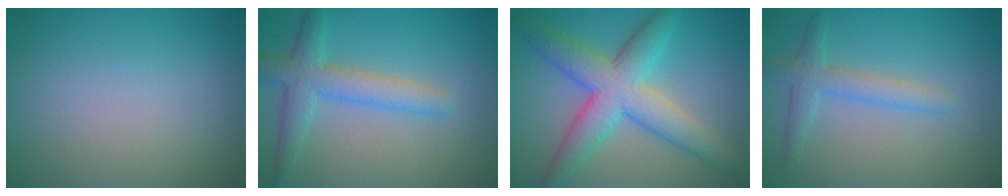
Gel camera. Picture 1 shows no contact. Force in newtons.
{"total": 4.3, "press": 4.3, "slide": 0.2}
{"total": 7.8, "press": 7.8, "slide": 0.2}
{"total": 2.8, "press": 2.7, "slide": 0.2}